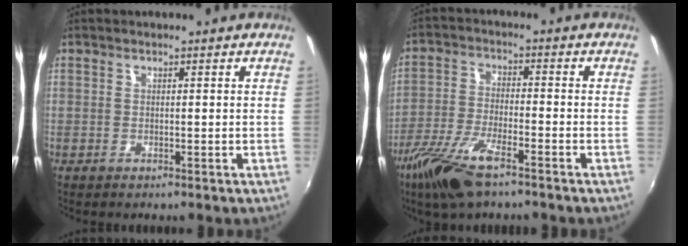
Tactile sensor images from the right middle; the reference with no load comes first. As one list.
[{"total": 11.7, "force": [-7.9, 3.1, 8.1], "torque": [-0.181, -0.026, -0.158]}]